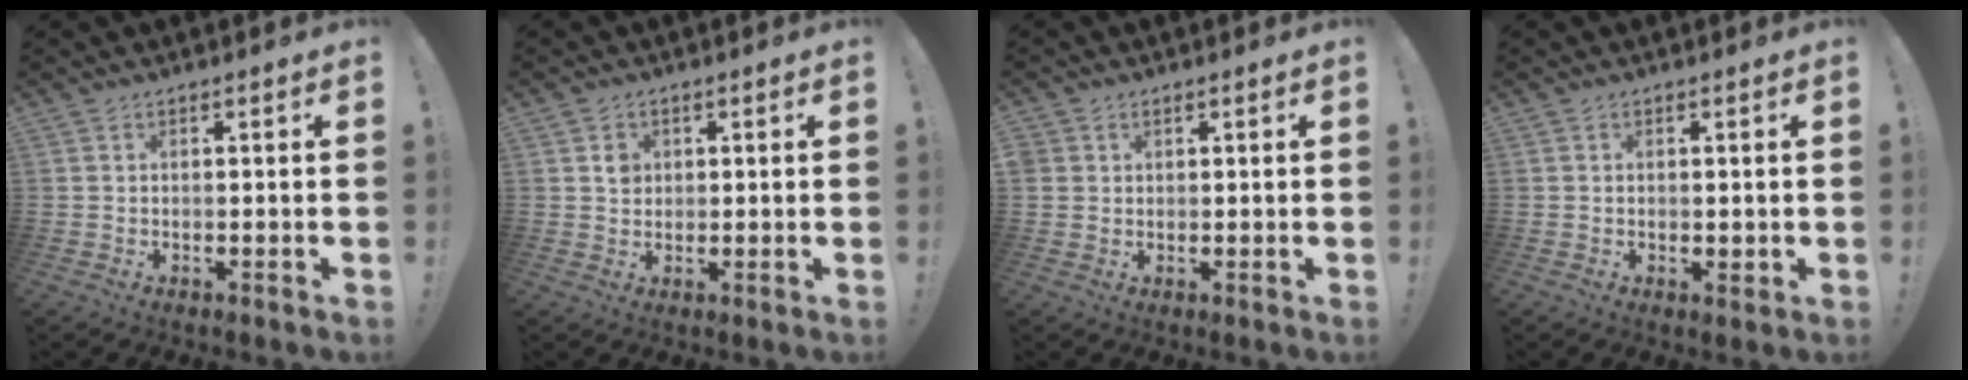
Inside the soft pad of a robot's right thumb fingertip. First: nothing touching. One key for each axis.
{"total": 3.0, "fx": 0.8, "fy": 2.7, "fz": 1.0, "tx": 0.006, "ty": -0.007, "tz": 0.010}
{"total": 2.3, "fx": 1.2, "fy": 1.9, "fz": 0.4, "tx": -0.009, "ty": 0.000, "tz": 0.023}
{"total": 1.0, "fx": 0.4, "fy": 0.6, "fz": 0.7, "tx": -0.002, "ty": -0.003, "tz": 0.007}